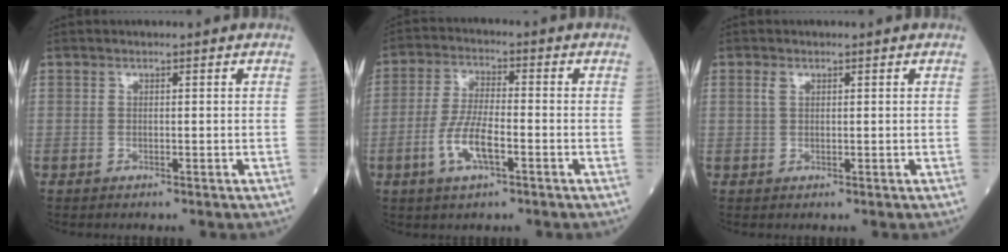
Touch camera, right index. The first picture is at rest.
{"total": 7.2, "force": [-2.7, 1.9, 6.4], "torque": [-0.134, -0.001, -0.052]}
{"total": 1.1, "force": [0.5, 0.6, 0.8], "torque": [-0.023, 0.005, 0.012]}